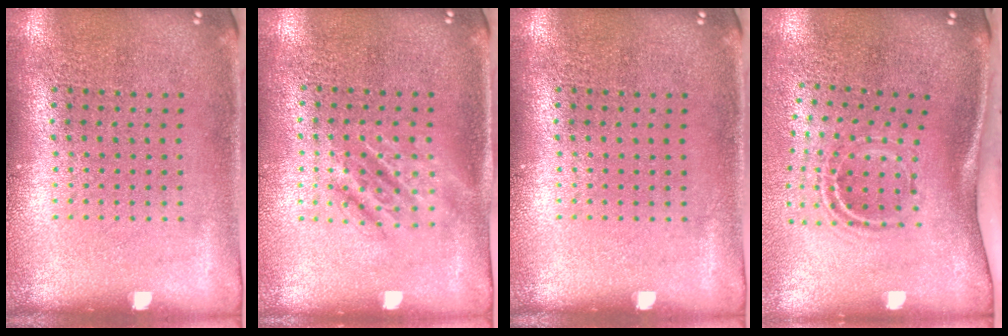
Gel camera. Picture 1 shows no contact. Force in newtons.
{"total": 1.4, "press": 1.2, "slide": 0.7}
{"total": 0.0}
{"total": 2.1, "press": 1.2, "slide": 1.7}